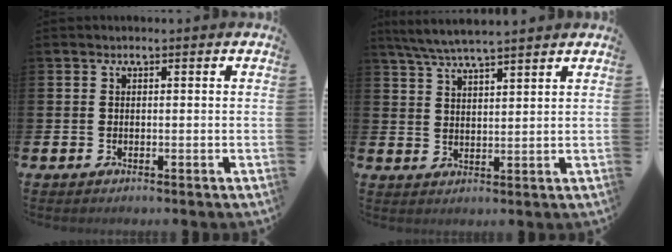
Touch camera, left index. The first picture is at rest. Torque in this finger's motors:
{"motor_torque": [0.81, -1.33, 0.21, 0.05]}